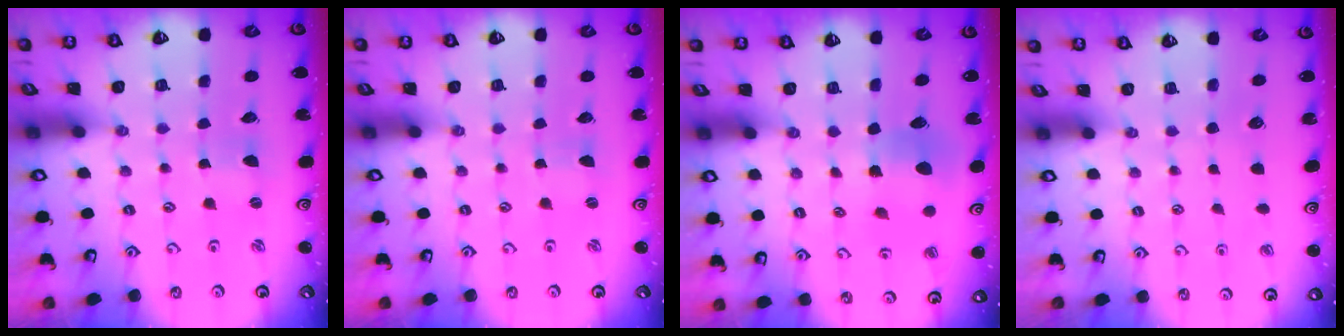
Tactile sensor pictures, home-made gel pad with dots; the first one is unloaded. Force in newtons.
{"total": 0.0}
{"total": 6.8, "press": 6.8, "slide": 0.2}
{"total": 0.0}